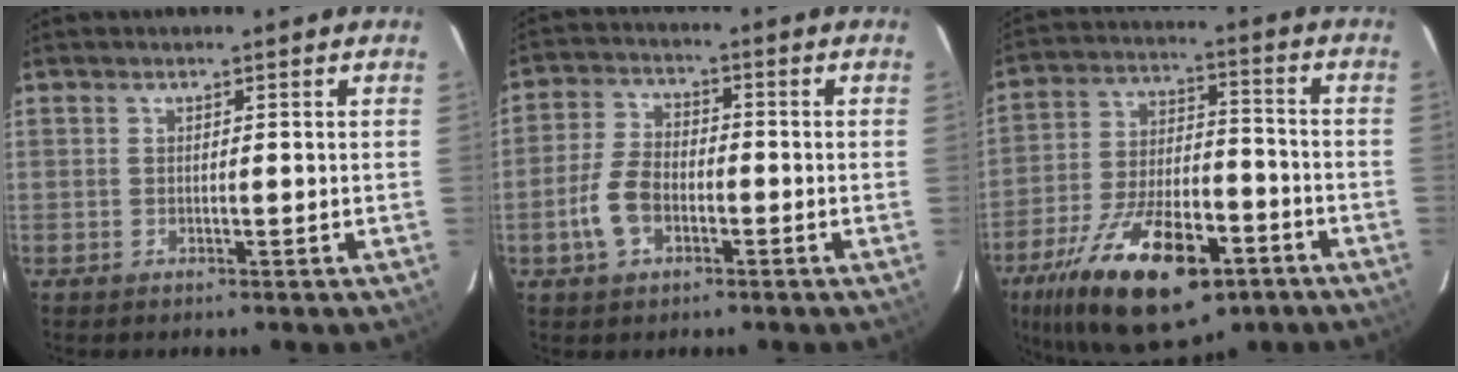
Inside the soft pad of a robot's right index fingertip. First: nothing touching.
{"total": 7.3, "force": [-2.8, 4.6, 5.0], "torque": [-0.113, 0.010, -0.050]}
{"total": 24.0, "force": [-13.6, 10.6, 16.6], "torque": [-0.322, -0.023, -0.212]}